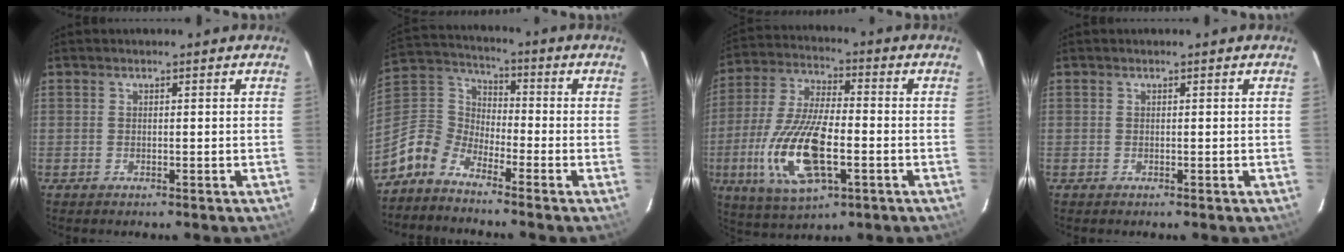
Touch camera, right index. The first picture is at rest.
{"total": 8.2, "force": [-6.3, 4.6, 2.7], "torque": [-0.073, 0.030, -0.154]}
{"total": 17.9, "force": [-5.0, 6.9, 15.7], "torque": [-0.338, -0.015, -0.090]}
{"total": 0.0}